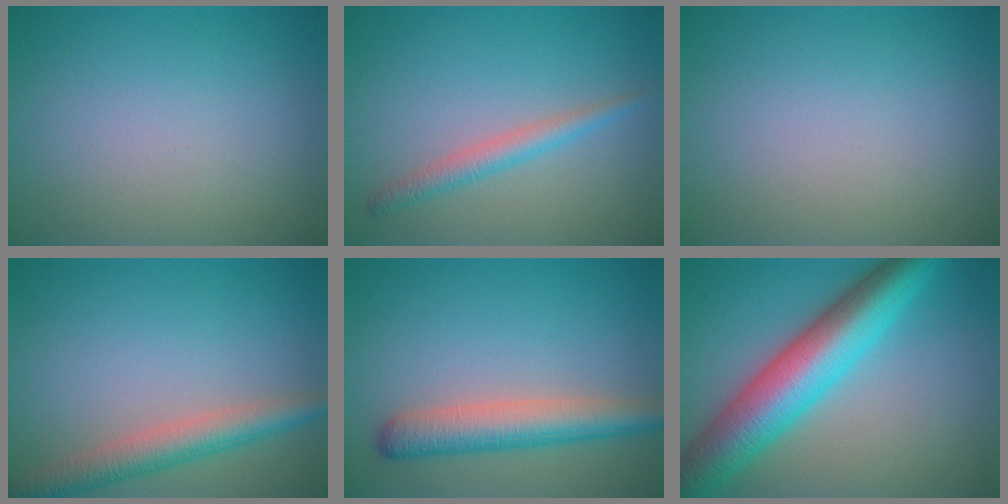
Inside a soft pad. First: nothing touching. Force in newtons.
{"total": 2.2, "press": 2.2, "slide": 0.1}
{"total": 0.0}
{"total": 4.1, "press": 4.1, "slide": 0.1}
{"total": 5.0, "press": 5.0, "slide": 0.2}
{"total": 10.0, "press": 10.0, "slide": 0.1}